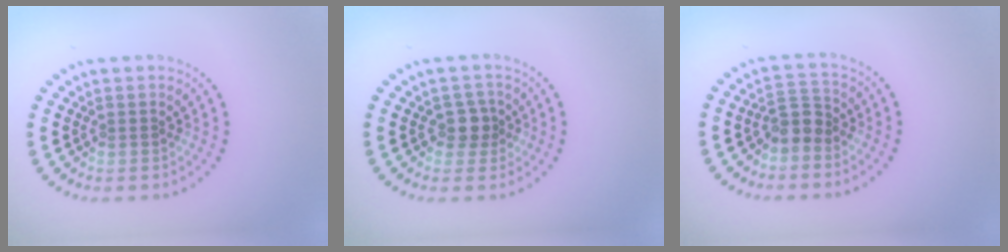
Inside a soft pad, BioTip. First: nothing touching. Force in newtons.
{"total": 1.9, "press": 1.7, "slide": 0.9}
{"total": 2.3, "press": 1.9, "slide": 1.3}